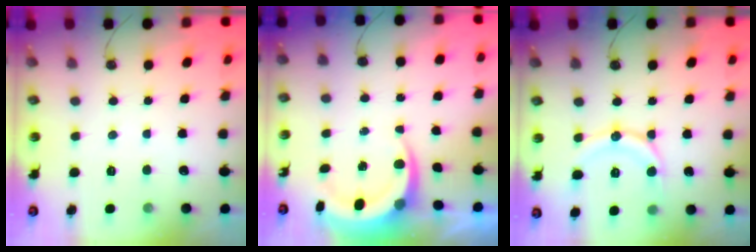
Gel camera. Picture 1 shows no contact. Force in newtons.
{"total": 7.2, "press": 7.0, "slide": 1.8}
{"total": 13.1, "press": 13.1, "slide": 0.9}